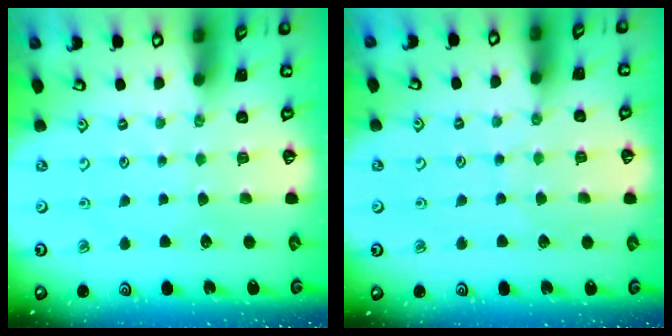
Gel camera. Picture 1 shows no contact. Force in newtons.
{"total": 3.7, "press": 3.6, "slide": 0.5}